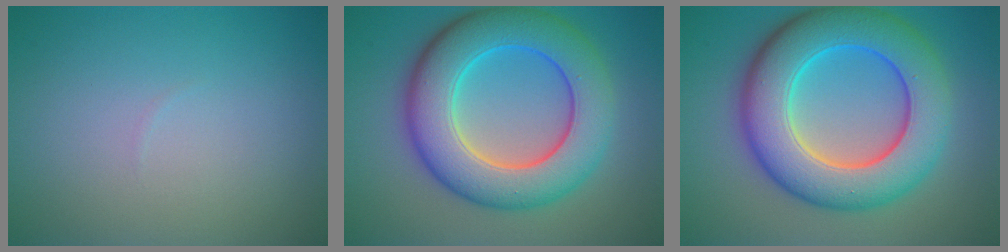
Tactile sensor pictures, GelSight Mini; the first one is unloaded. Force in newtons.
{"total": 10.2, "press": 10.2, "slide": 0.2}
{"total": 11.1, "press": 11.1, "slide": 0.3}